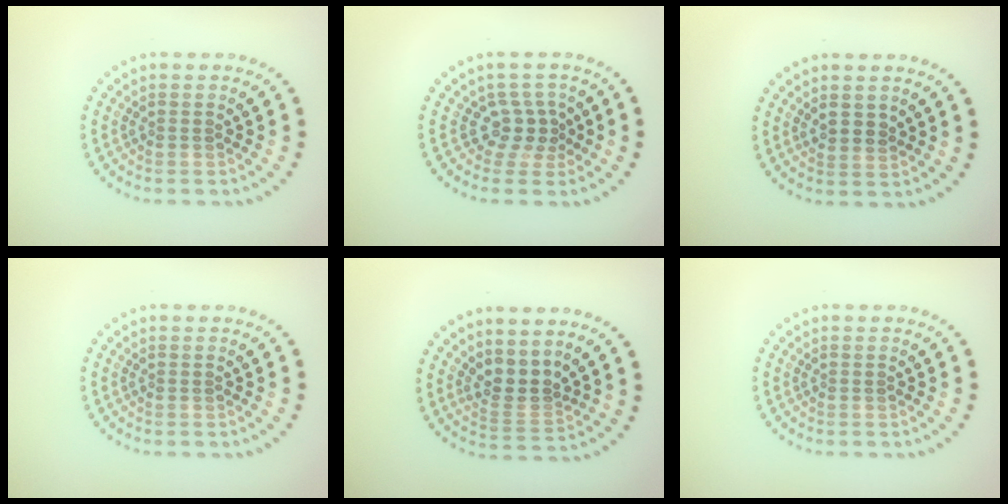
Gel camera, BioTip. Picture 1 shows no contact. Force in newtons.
{"total": 2.4, "press": 1.6, "slide": 1.8}
{"total": 1.1, "press": 1.0, "slide": 0.5}
{"total": 0.0}
{"total": 2.4, "press": 2.0, "slide": 1.5}
{"total": 0.0}